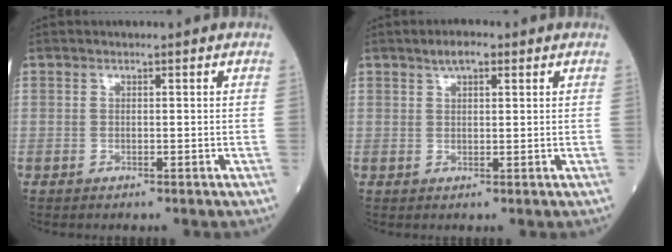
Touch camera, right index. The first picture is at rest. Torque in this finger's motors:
{"motor_torque": [0.15, 0.33, 0.16, 0.05]}